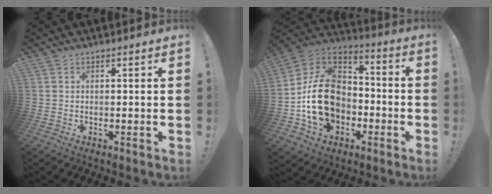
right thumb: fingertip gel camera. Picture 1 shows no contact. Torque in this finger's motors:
{"motor_torque": [2.31, 2.70, 1.59, -1.19, 0.20]}